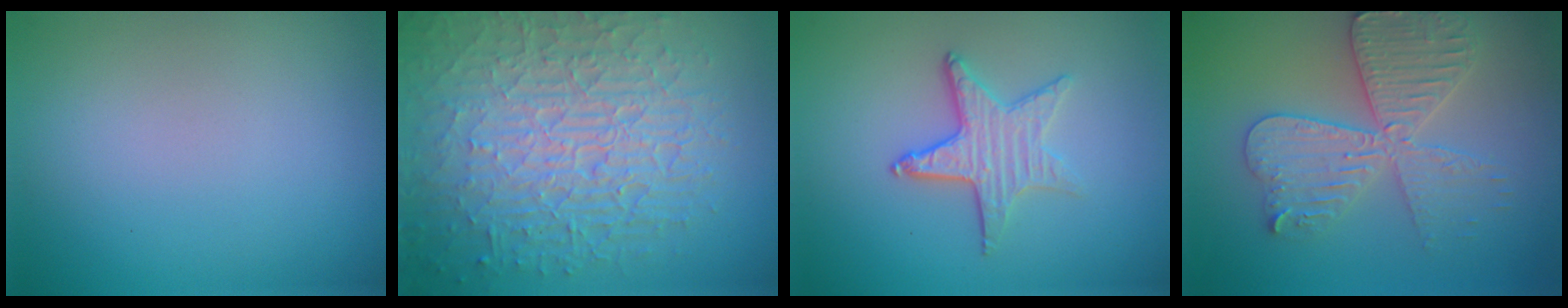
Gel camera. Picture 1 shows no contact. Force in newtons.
{"total": 10.4, "press": 6.7, "slide": 8.0}
{"total": 3.5, "press": 2.9, "slide": 2.0}
{"total": 5.7, "press": 5.6, "slide": 0.8}